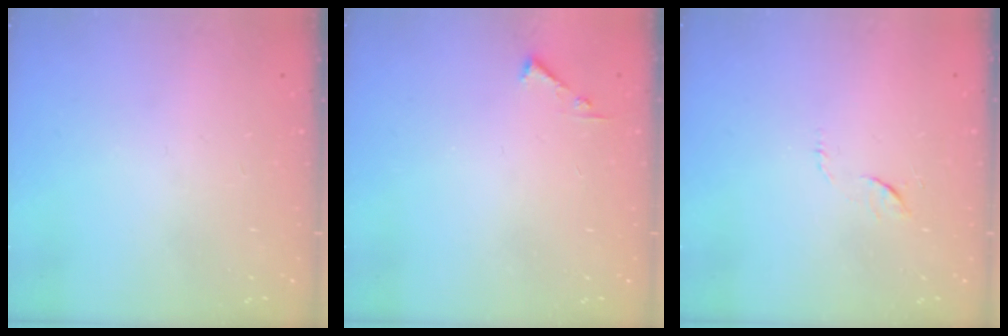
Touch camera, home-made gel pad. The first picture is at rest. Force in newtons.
{"total": 3.6, "press": 3.6, "slide": 0.4}
{"total": 4.6, "press": 4.5, "slide": 0.5}